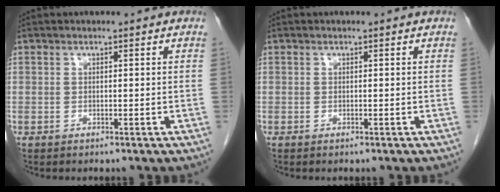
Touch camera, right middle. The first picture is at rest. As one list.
[{"total": 0.0}]